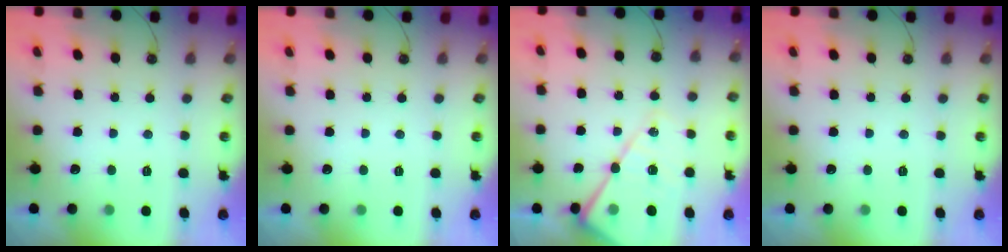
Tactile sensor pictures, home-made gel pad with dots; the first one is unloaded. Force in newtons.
{"total": 0.0}
{"total": 16.4, "press": 16.4, "slide": 1.4}
{"total": 0.0}